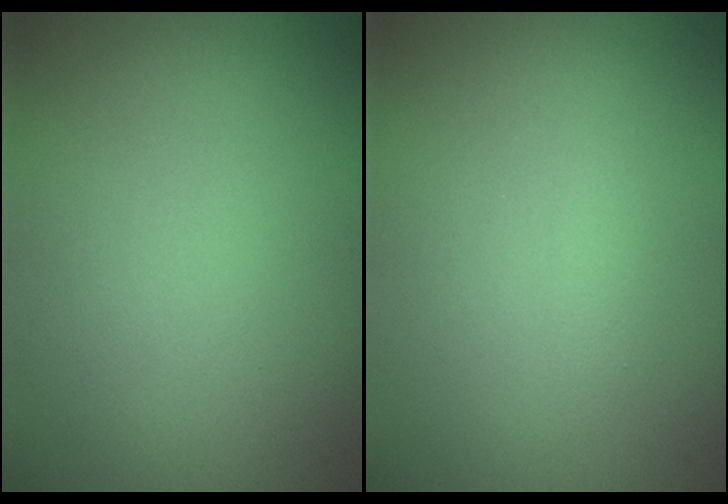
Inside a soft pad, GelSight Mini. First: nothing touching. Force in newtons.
{"total": 0.7, "press": 0.7, "slide": 0.0}